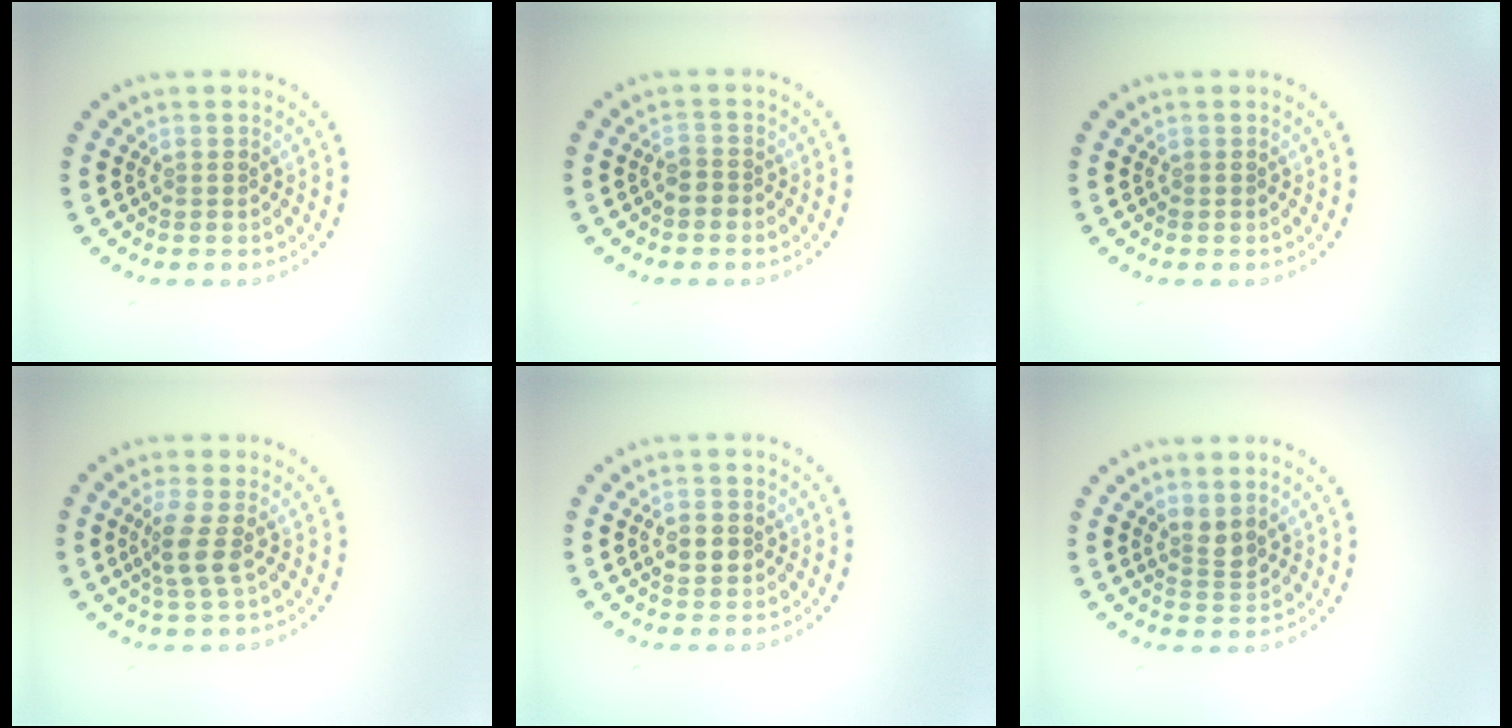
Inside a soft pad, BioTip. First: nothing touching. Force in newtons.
{"total": 1.1, "press": 0.9, "slide": 0.6}
{"total": 0.0}
{"total": 2.5, "press": 1.9, "slide": 1.6}
{"total": 2.2, "press": 2.2, "slide": 0.1}
{"total": 1.7, "press": 1.2, "slide": 1.2}